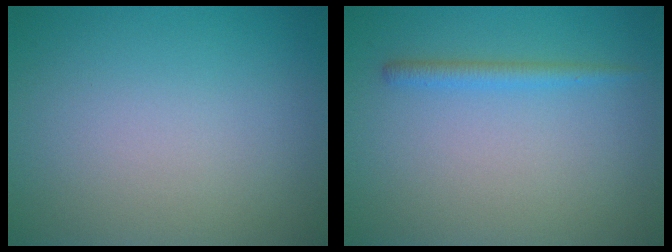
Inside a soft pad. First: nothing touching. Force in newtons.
{"total": 1.4, "press": 1.4, "slide": 0.1}